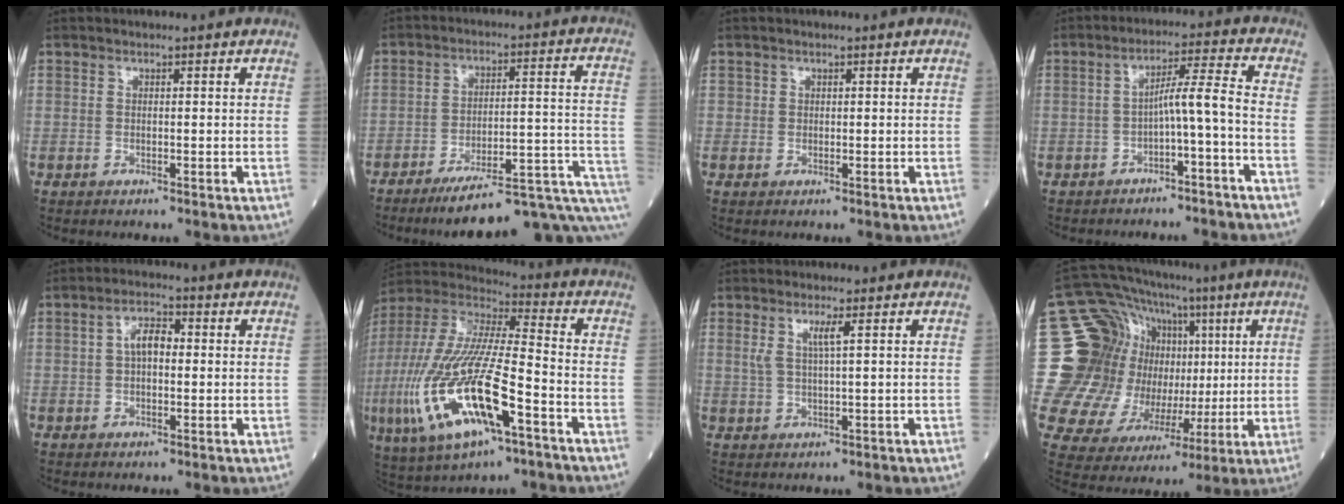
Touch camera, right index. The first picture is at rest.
{"total": 17.3, "force": [-12.2, 1.5, 12.1], "torque": [-0.107, 0.040, -0.176]}
{"total": 0.6, "force": [0.2, 0.6, 0.0], "torque": [0.009, 0.003, 0.000]}
{"total": 5.5, "force": [-2.2, -0.5, 5.0], "torque": [-0.077, 0.022, -0.033]}
{"total": 4.3, "force": [0.5, 2.0, 3.8], "torque": [-0.071, 0.015, 0.006]}
{"total": 23.4, "force": [-8.2, 5.7, 21.2], "torque": [-0.509, -0.041, -0.148]}
{"total": 2.7, "force": [1.1, -0.2, 2.5], "torque": [-0.056, -0.001, 0.024]}
{"total": 23.1, "force": [3.5, 18.7, 13.1], "torque": [-0.238, 0.081, 0.085]}